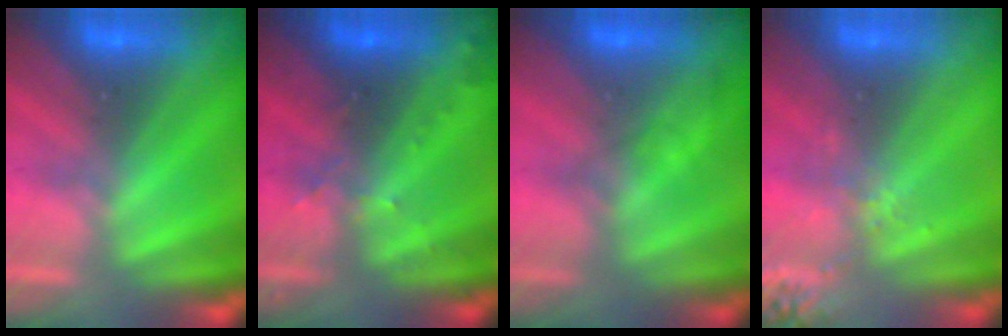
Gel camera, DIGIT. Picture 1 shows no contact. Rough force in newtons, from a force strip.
{"total": 3.0}
{"total": 1.1}
{"total": 2.6}